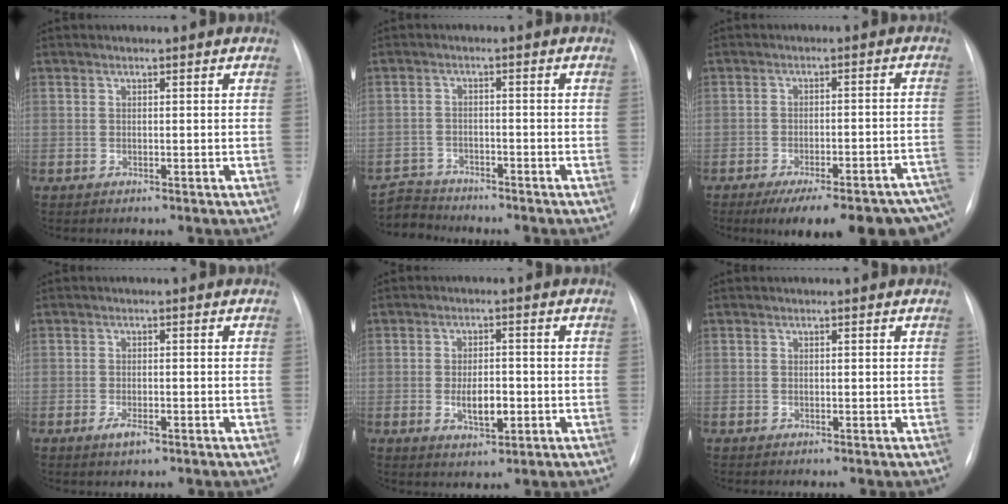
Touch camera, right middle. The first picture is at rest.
{"total": 4.7, "force": [-4.5, 0.9, -1.1], "torque": [0.022, -0.005, -0.083]}
{"total": 21.1, "force": [-16.5, 4.8, 12.2], "torque": [-0.104, 0.011, -0.205]}
{"total": 2.3, "force": [-1.2, 0.8, 1.7], "torque": [-0.034, -0.001, -0.020]}
{"total": 5.0, "force": [-1.2, 2.2, 4.3], "torque": [-0.074, -0.002, -0.015]}
{"total": 0.0}